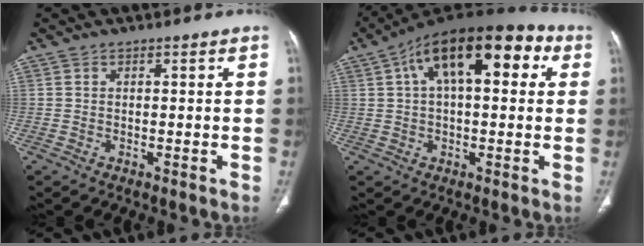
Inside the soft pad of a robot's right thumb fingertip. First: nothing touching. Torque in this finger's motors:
{"motor_torque": [0.83, 4.18, 0.82, -0.49, 0.14]}